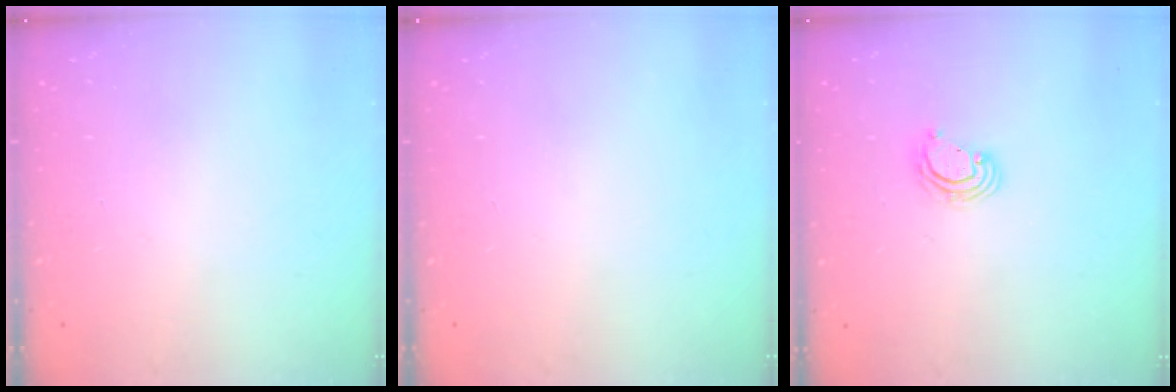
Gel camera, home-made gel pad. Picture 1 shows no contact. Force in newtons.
{"total": 0.0}
{"total": 3.7, "press": 3.7, "slide": 0.2}